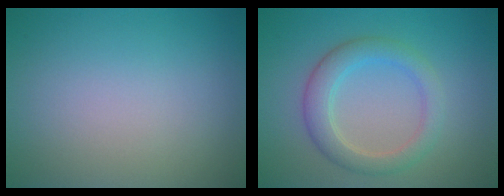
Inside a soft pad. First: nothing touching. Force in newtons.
{"total": 3.5, "press": 3.5, "slide": 0.0}